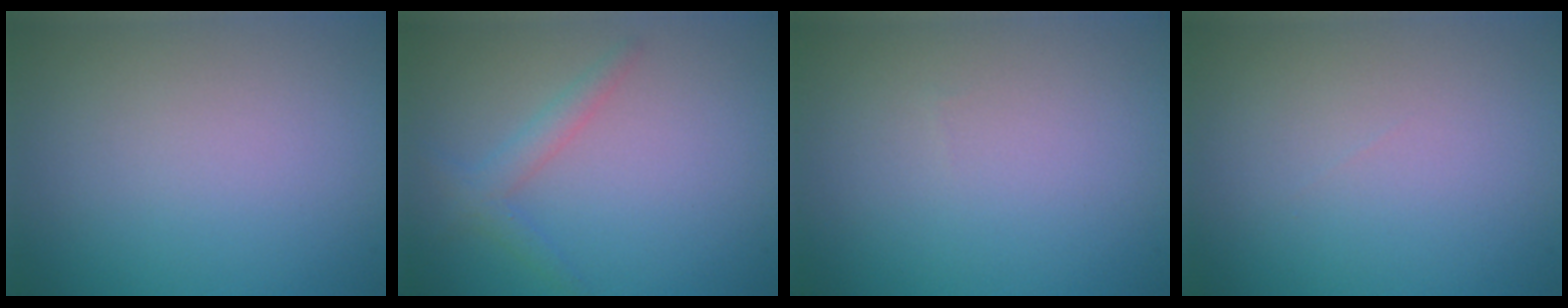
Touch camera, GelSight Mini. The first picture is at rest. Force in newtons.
{"total": 1.9, "press": 1.9, "slide": 0.0}
{"total": 0.0}
{"total": 0.0}